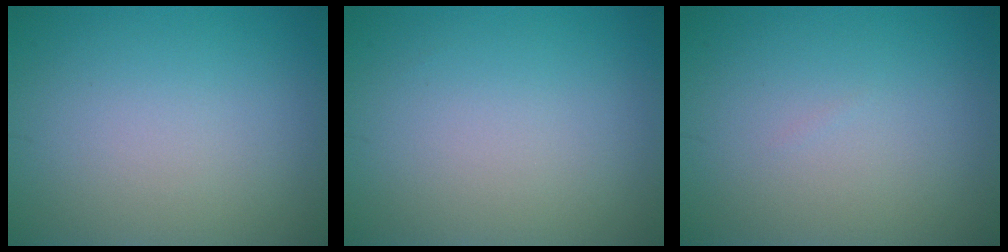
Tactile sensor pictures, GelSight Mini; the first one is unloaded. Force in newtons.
{"total": 0.0}
{"total": 0.0}